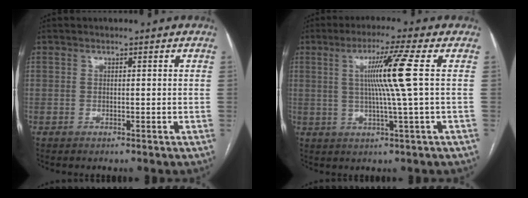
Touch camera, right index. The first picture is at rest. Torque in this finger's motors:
{"motor_torque": [1.11, 0.19, 0.26, 0.12]}